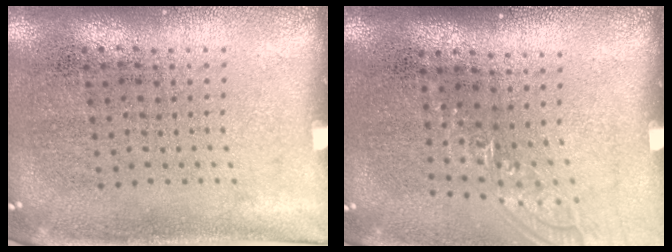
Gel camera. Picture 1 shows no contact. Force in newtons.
{"total": 1.1, "press": 0.9, "slide": 0.6}